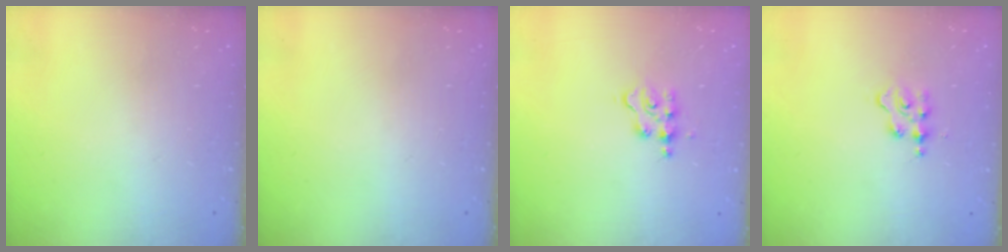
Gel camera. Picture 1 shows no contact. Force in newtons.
{"total": 0.0}
{"total": 4.1, "press": 4.1, "slide": 0.5}
{"total": 2.2, "press": 2.1, "slide": 0.3}